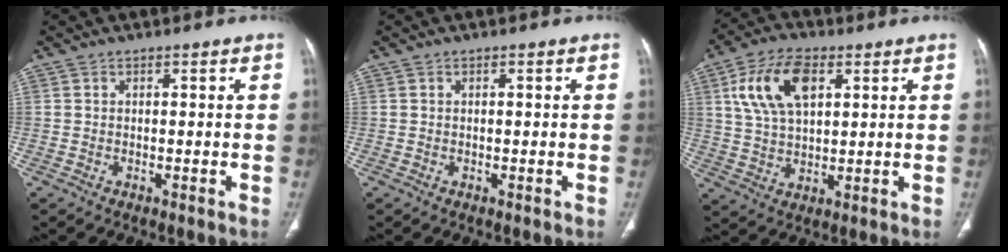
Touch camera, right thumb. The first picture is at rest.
{"total": 0.0}
{"total": 12.8, "force": [4.6, 7.0, 9.7], "torque": [-0.179, -0.002, 0.087]}